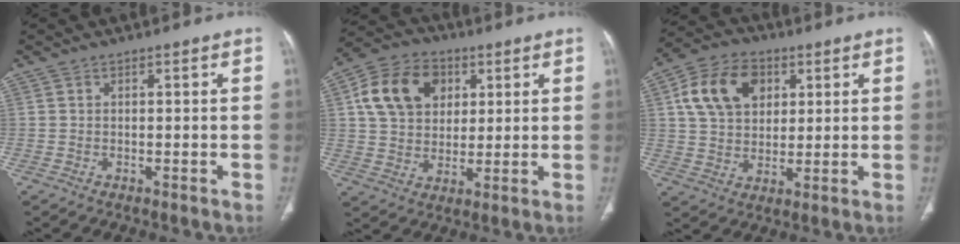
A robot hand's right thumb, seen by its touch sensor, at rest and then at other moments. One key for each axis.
{"total": 14.4, "fx": 4.6, "fy": 10.8, "fz": 8.3, "tx": -0.129, "ty": 0.003, "tz": 0.076}
{"total": 13.6, "fx": 4.5, "fy": 9.7, "fz": 8.4, "tx": -0.130, "ty": 0.003, "tz": 0.077}